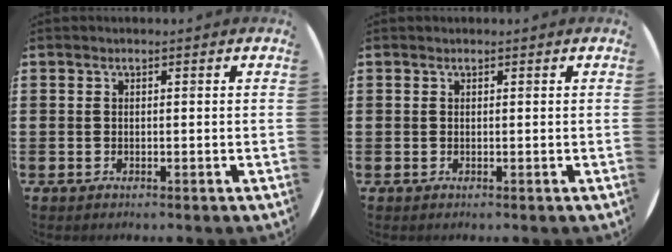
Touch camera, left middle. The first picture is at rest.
{"total": 0.0}